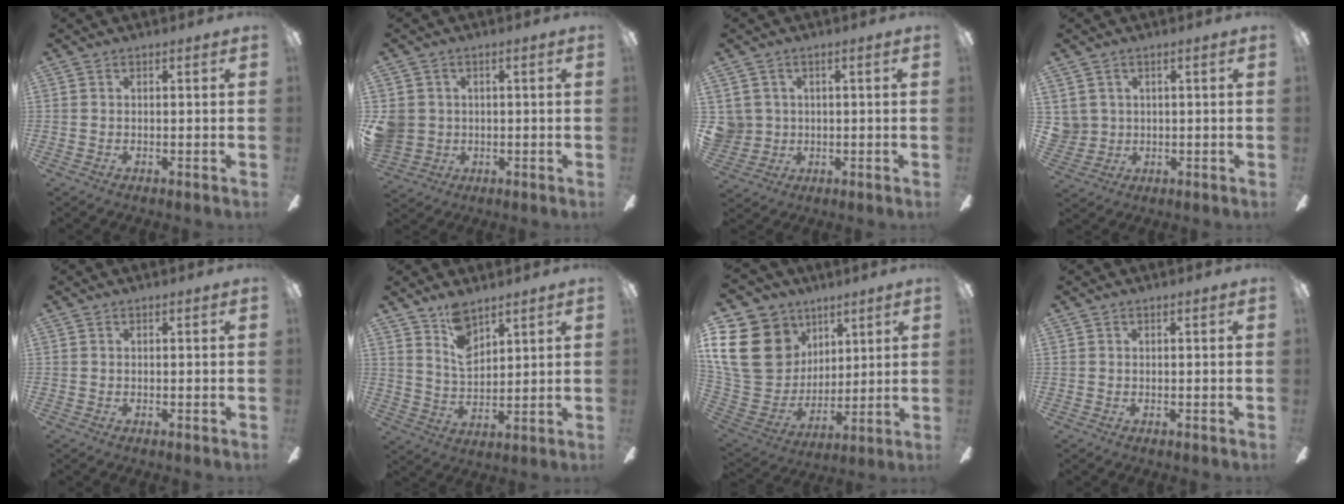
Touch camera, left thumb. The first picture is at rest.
{"total": 5.6, "force": [0.6, 5.4, 1.5], "torque": [-0.054, 0.006, 0.012]}
{"total": 4.9, "force": [1.1, 4.8, 0.4], "torque": [-0.024, 0.007, 0.023]}
{"total": 3.7, "force": [1.6, 3.3, -0.2], "torque": [-0.013, 0.006, 0.031]}
{"total": 0.0}
{"total": 8.6, "force": [6.3, 4.1, 4.3], "torque": [-0.079, -0.029, 0.114]}
{"total": 21.3, "force": [8.1, 17.0, 10.0], "torque": [-0.222, -0.033, 0.162]}
{"total": 0.0}